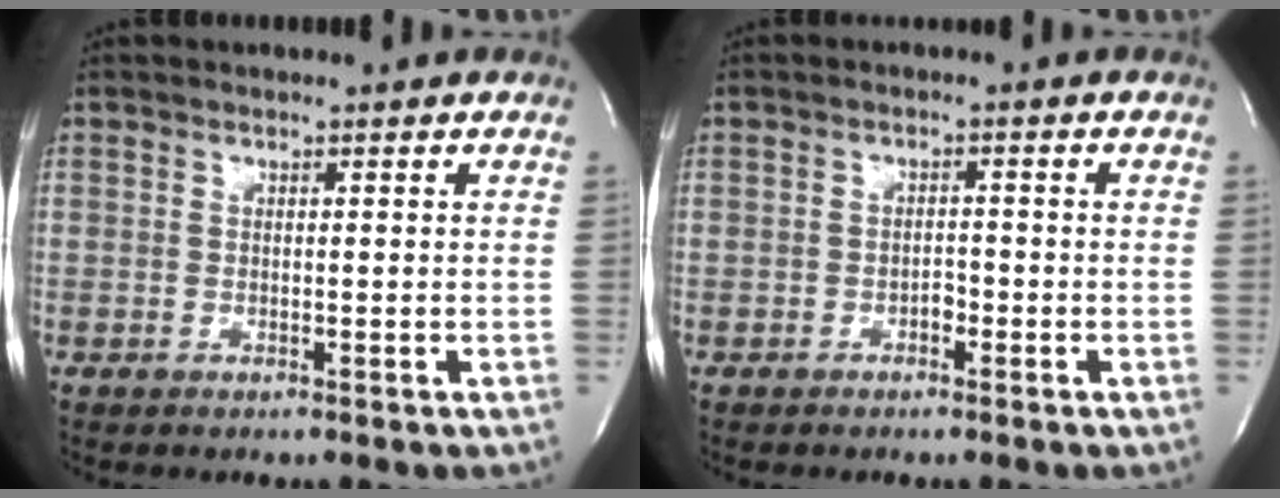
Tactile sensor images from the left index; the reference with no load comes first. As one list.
[{"total": 1.4, "force": [-0.9, 0.7, 0.8], "torque": [-0.012, 0.005, -0.015]}]